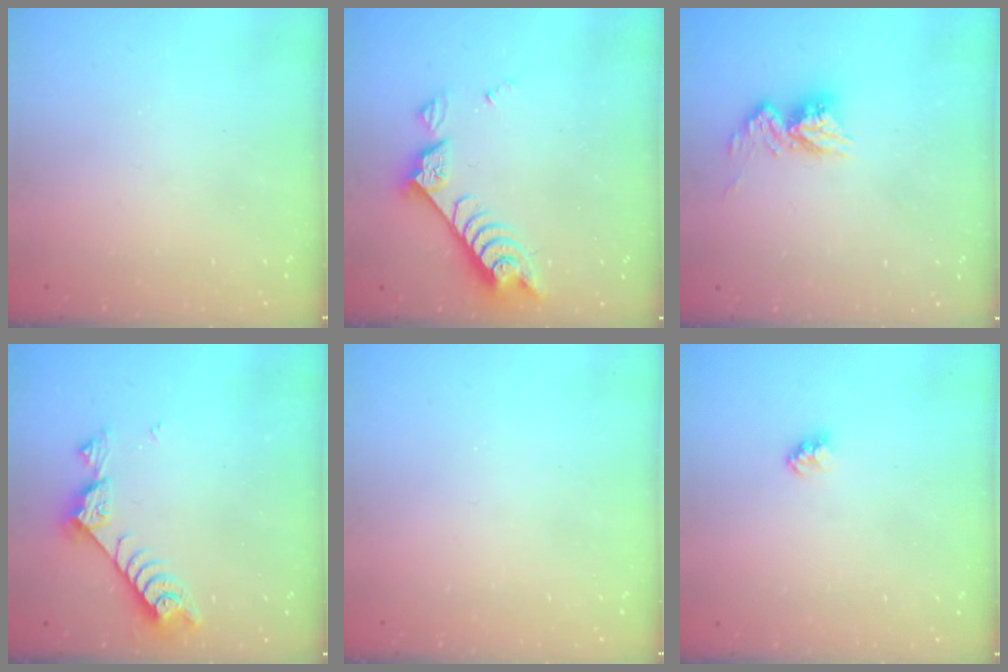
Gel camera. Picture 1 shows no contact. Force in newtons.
{"total": 8.3, "press": 8.2, "slide": 1.3}
{"total": 10.7, "press": 10.7, "slide": 1.0}
{"total": 8.5, "press": 8.4, "slide": 1.4}
{"total": 0.0}
{"total": 2.4, "press": 2.4, "slide": 0.1}